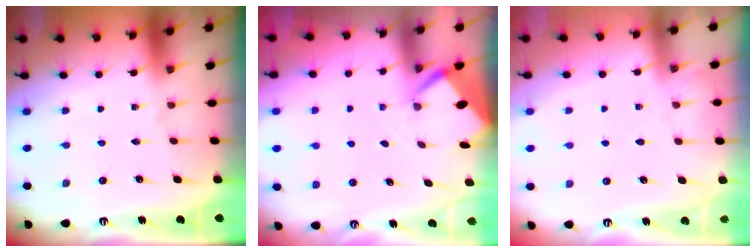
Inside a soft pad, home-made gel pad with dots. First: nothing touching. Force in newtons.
{"total": 2.6, "press": 2.6, "slide": 0.0}
{"total": 3.8, "press": 3.8, "slide": 0.6}